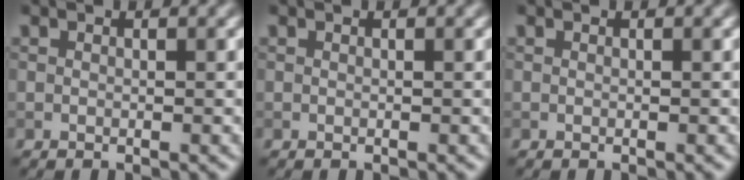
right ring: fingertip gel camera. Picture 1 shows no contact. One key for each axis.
{"total": 0.0}
{"total": 0.0}